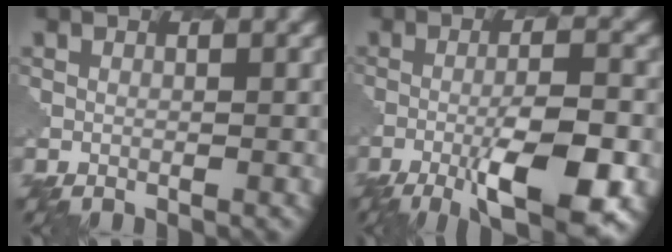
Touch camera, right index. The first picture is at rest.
{"total": 8.2, "force": [-4.0, 2.0, 6.9], "torque": [-0.114, -0.002, -0.063]}